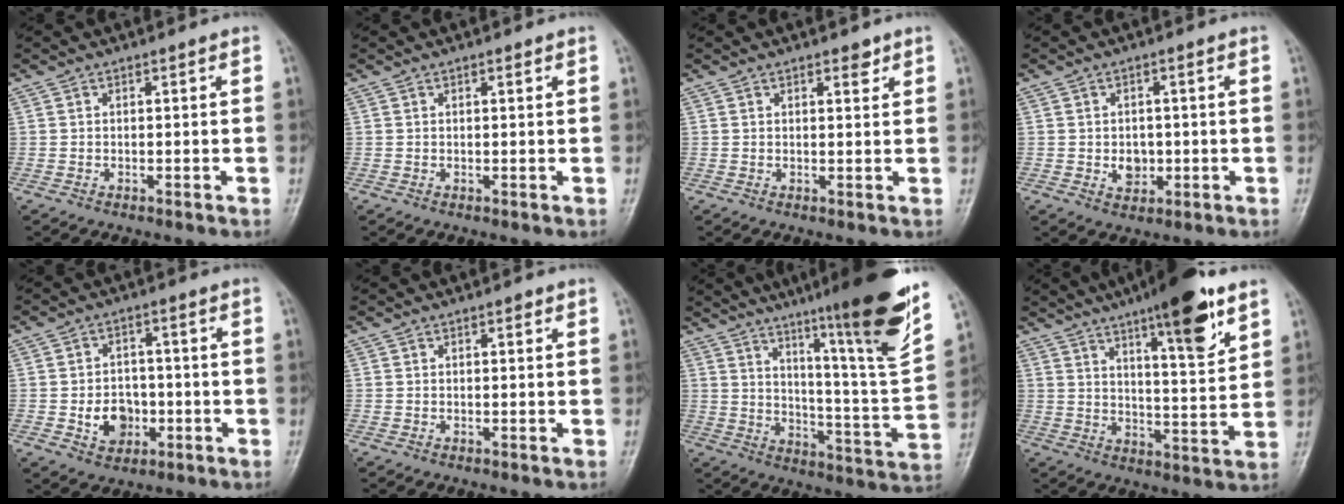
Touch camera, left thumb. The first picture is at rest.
{"total": 0.6, "force": [0.4, 0.2, 0.5], "torque": [-0.009, -0.001, 0.006]}
{"total": 2.0, "force": [1.4, 0.9, 1.2], "torque": [-0.007, -0.007, 0.019]}
{"total": 3.9, "force": [-0.5, 3.1, 2.3], "torque": [-0.018, 0.001, 0.000]}
{"total": 7.1, "force": [-1.7, 5.7, 3.9], "torque": [-0.031, 0.012, -0.023]}
{"total": 0.7, "force": [0.4, 0.3, 0.5], "torque": [-0.006, 0.000, 0.004]}
{"total": 23.3, "force": [15.1, 1.1, 17.7], "torque": [-0.235, -0.078, 0.226]}
{"total": 15.4, "force": [9.2, 3.4, 11.9], "torque": [-0.158, -0.046, 0.140]}